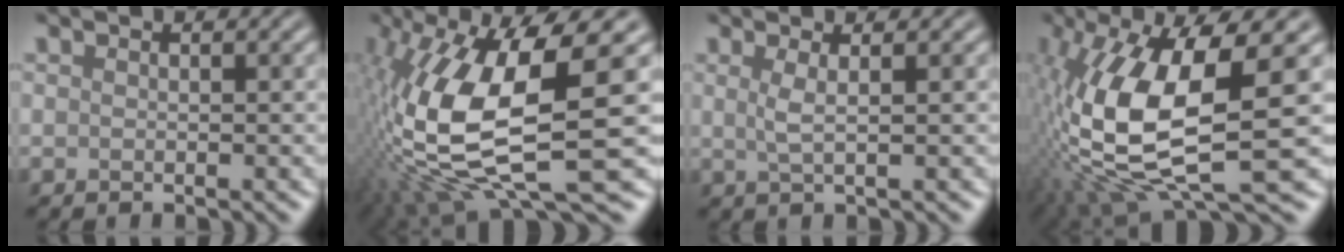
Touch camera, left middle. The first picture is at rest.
{"total": 14.1, "force": [0.2, 4.6, 13.4], "torque": [-0.292, -0.025, 0.019]}
{"total": 1.8, "force": [0.6, 0.5, 1.6], "torque": [-0.030, -0.002, 0.007]}
{"total": 12.8, "force": [-0.2, 4.3, 12.0], "torque": [-0.256, -0.015, -0.002]}